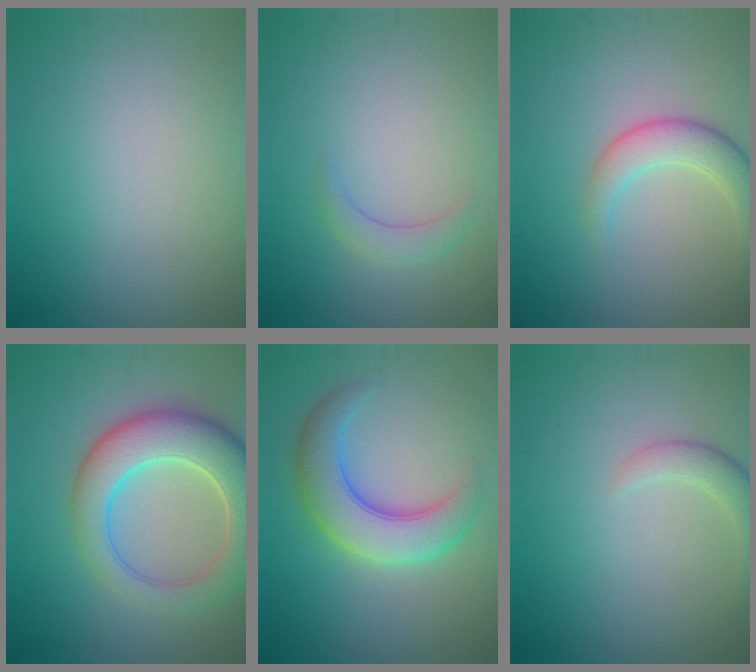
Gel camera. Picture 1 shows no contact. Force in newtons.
{"total": 1.7, "press": 1.6, "slide": 0.2}
{"total": 3.6, "press": 3.6, "slide": 0.3}
{"total": 8.4, "press": 8.4, "slide": 0.8}
{"total": 6.4, "press": 6.4, "slide": 0.2}
{"total": 2.2, "press": 2.2, "slide": 0.2}